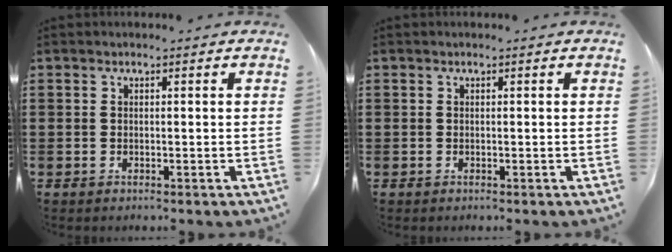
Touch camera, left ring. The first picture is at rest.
{"total": 0.0}